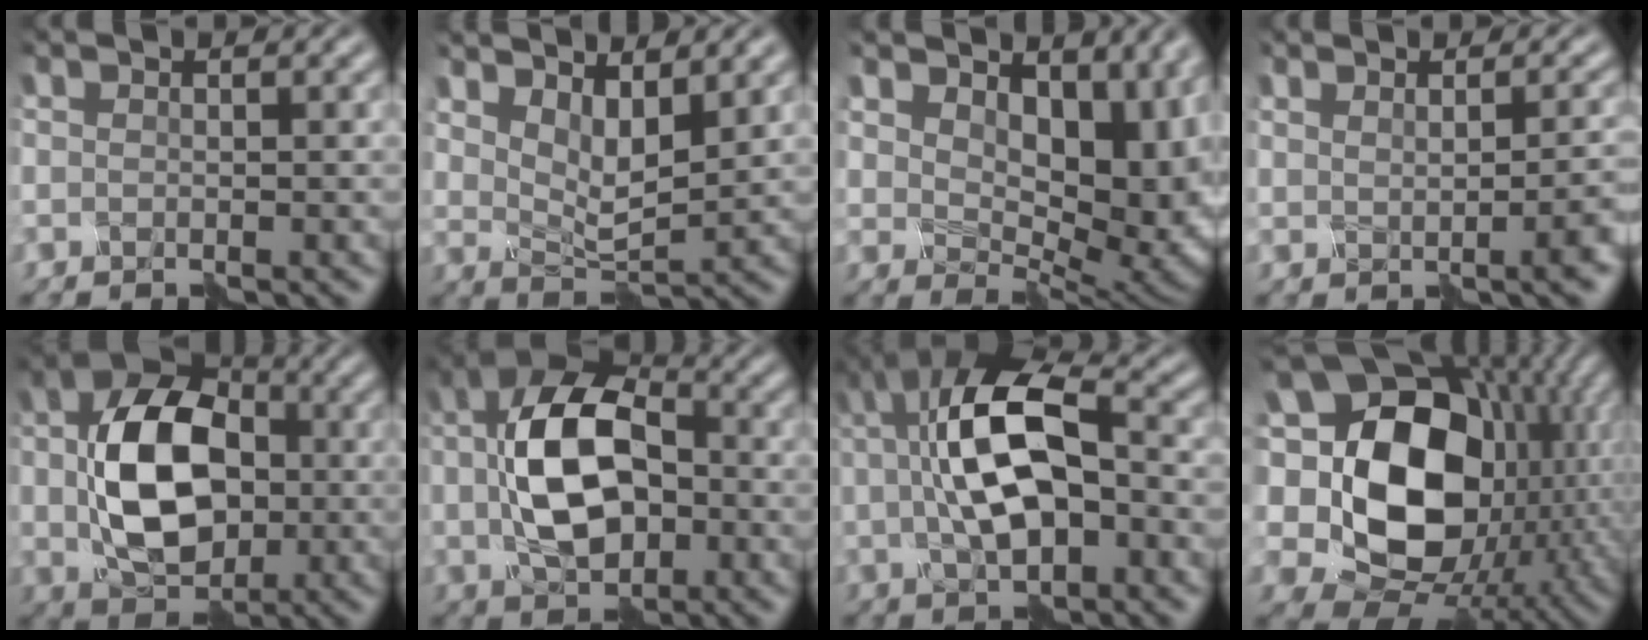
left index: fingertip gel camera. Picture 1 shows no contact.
{"total": 3.3, "force": [2.4, 1.3, 2.0], "torque": [-0.038, -0.008, 0.052]}
{"total": 8.4, "force": [3.0, 5.4, 5.6], "torque": [-0.079, -0.010, 0.057]}
{"total": 1.8, "force": [0.2, 0.7, 1.7], "torque": [-0.013, 0.008, 0.013]}
{"total": 10.5, "force": [0.2, 7.3, 7.5], "torque": [-0.149, 0.006, 0.011]}
{"total": 9.6, "force": [0.1, 6.0, 7.5], "torque": [-0.154, 0.013, 0.005]}
{"total": 8.6, "force": [0.7, 4.1, 7.6], "torque": [-0.139, 0.023, 0.012]}
{"total": 18.9, "force": [1.9, 14.4, 12.0], "torque": [-0.237, 0.016, 0.052]}